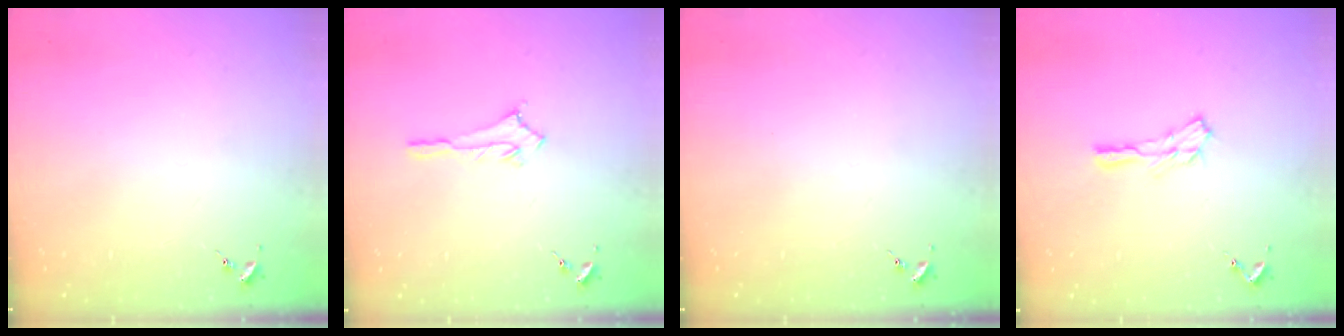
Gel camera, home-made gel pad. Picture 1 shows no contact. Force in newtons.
{"total": 2.8, "press": 2.8, "slide": 0.2}
{"total": 0.0}
{"total": 6.3, "press": 6.3, "slide": 0.3}